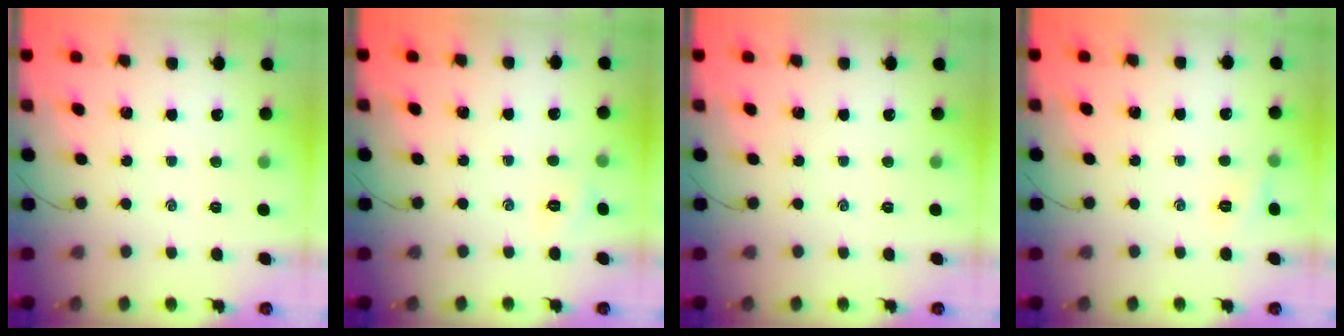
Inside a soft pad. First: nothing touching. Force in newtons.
{"total": 2.5, "press": 2.4, "slide": 0.7}
{"total": 0.0}
{"total": 5.6, "press": 5.4, "slide": 1.7}